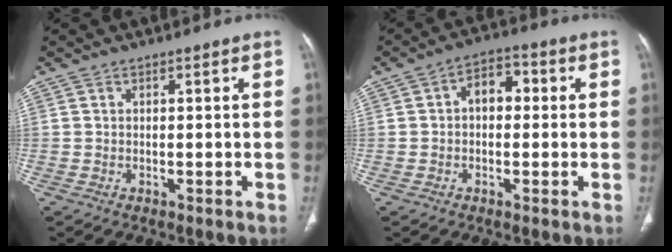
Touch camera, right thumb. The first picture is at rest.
{"total": 5.9, "force": [0.4, 4.0, 4.3], "torque": [-0.046, 0.023, -0.004]}